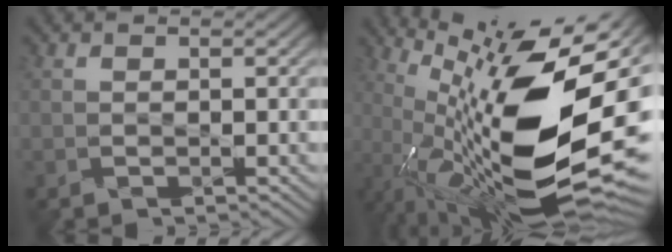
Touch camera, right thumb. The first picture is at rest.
{"total": 20.0, "force": [1.7, 6.7, 18.7], "torque": [-0.308, 0.001, 0.027]}